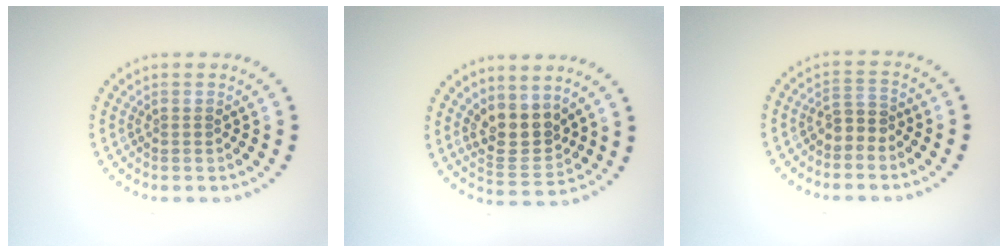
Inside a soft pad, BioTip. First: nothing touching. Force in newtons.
{"total": 3.8, "press": 3.4, "slide": 1.6}
{"total": 1.8, "press": 1.5, "slide": 0.9}